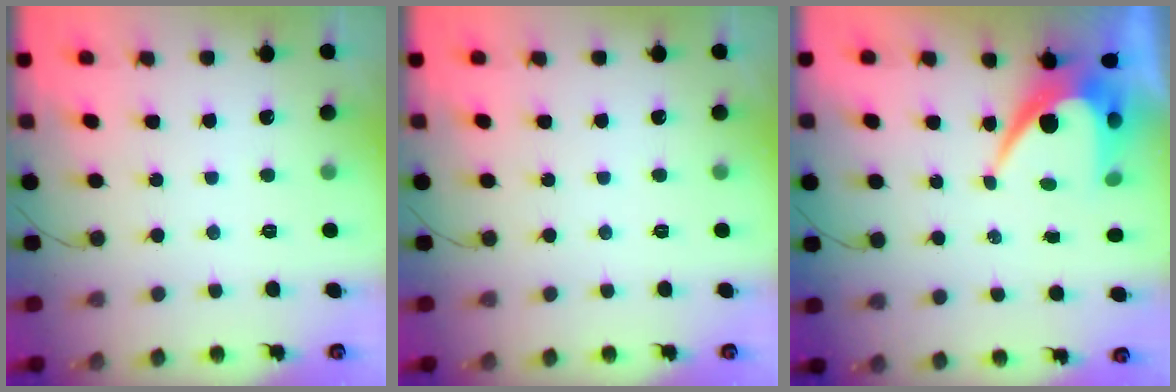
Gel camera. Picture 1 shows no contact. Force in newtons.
{"total": 0.0}
{"total": 10.4, "press": 10.4, "slide": 0.5}